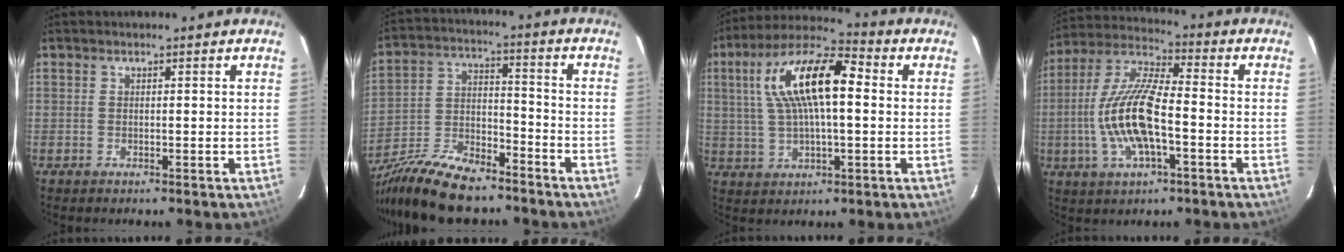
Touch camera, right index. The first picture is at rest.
{"total": 19.3, "force": [-15.4, 6.3, 9.8], "torque": [-0.205, -0.014, -0.268]}
{"total": 15.9, "force": [2.9, 5.6, 14.6], "torque": [-0.277, 0.030, 0.045]}
{"total": 15.0, "force": [-3.4, 4.8, 13.8], "torque": [-0.284, 0.002, -0.068]}